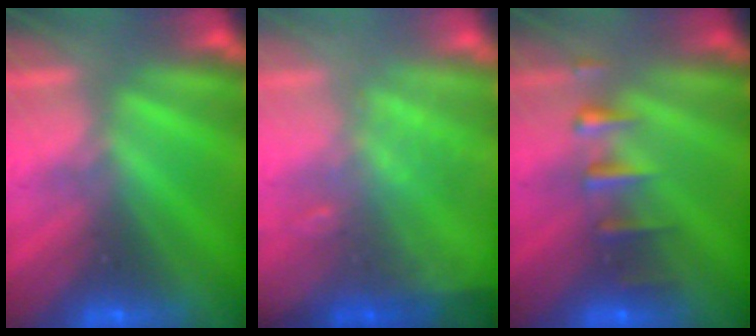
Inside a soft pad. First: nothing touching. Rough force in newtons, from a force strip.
{"total": 2.7}
{"total": 2.4}